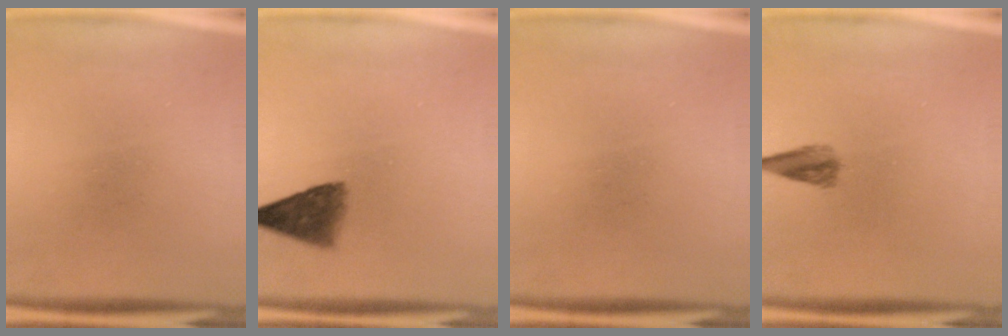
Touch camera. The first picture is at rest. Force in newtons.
{"total": 5.4}
{"total": 0.0}
{"total": 2.5}